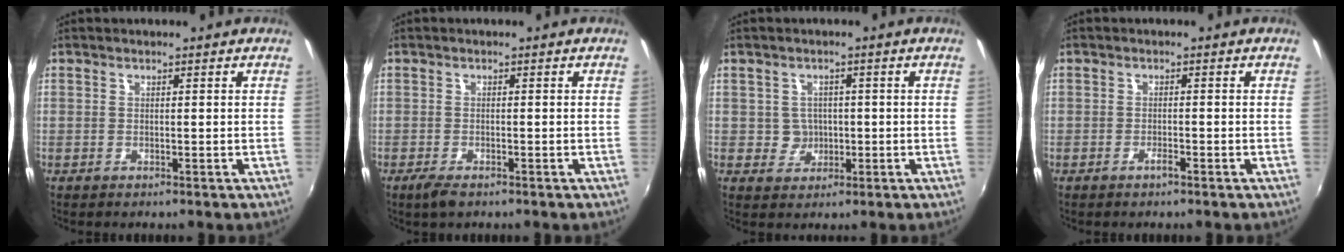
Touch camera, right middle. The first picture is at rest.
{"total": 2.7, "force": [-1.9, 0.9, 1.8], "torque": [-0.041, -0.008, -0.036]}
{"total": 3.4, "force": [-0.2, 3.4, 0.4], "torque": [-0.008, 0.009, 0.002]}
{"total": 1.2, "force": [-0.9, 0.3, 0.7], "torque": [-0.015, -0.001, -0.018]}